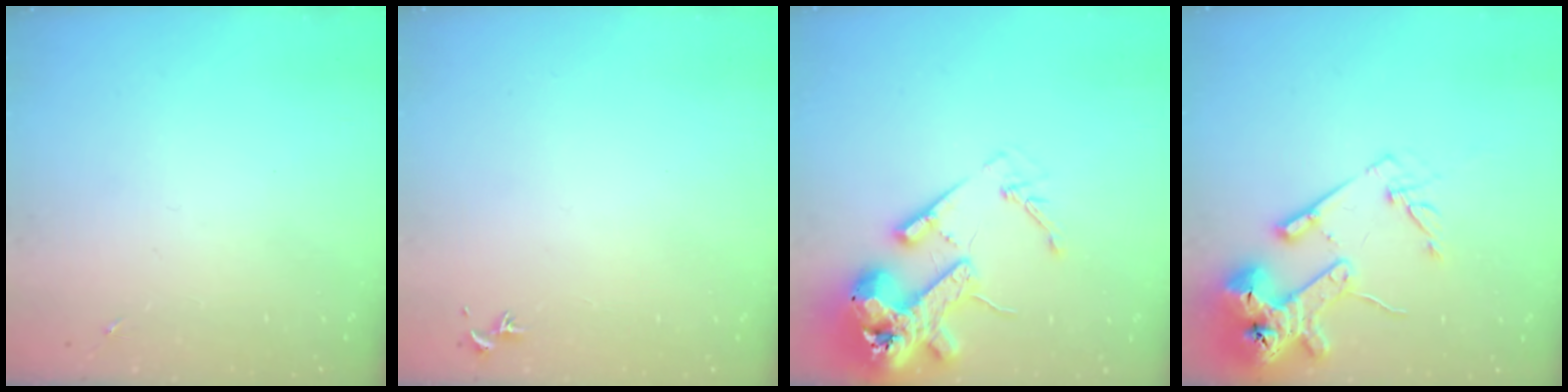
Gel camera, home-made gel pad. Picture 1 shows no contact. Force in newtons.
{"total": 0.7, "press": 0.6, "slide": 0.5}
{"total": 17.7, "press": 17.5, "slide": 2.4}
{"total": 16.8, "press": 16.7, "slide": 1.9}